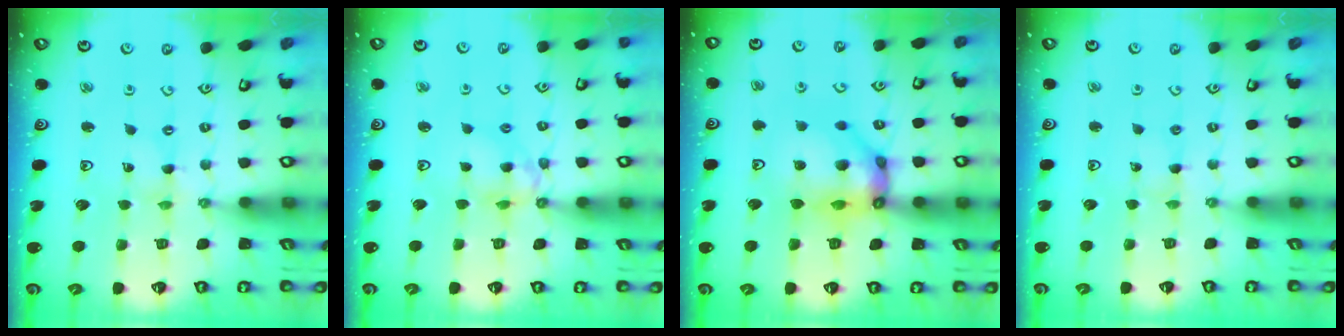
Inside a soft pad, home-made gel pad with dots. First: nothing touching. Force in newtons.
{"total": 10.1, "press": 10.1, "slide": 0.8}
{"total": 14.6, "press": 14.4, "slide": 2.0}
{"total": 2.5, "press": 2.5, "slide": 0.3}